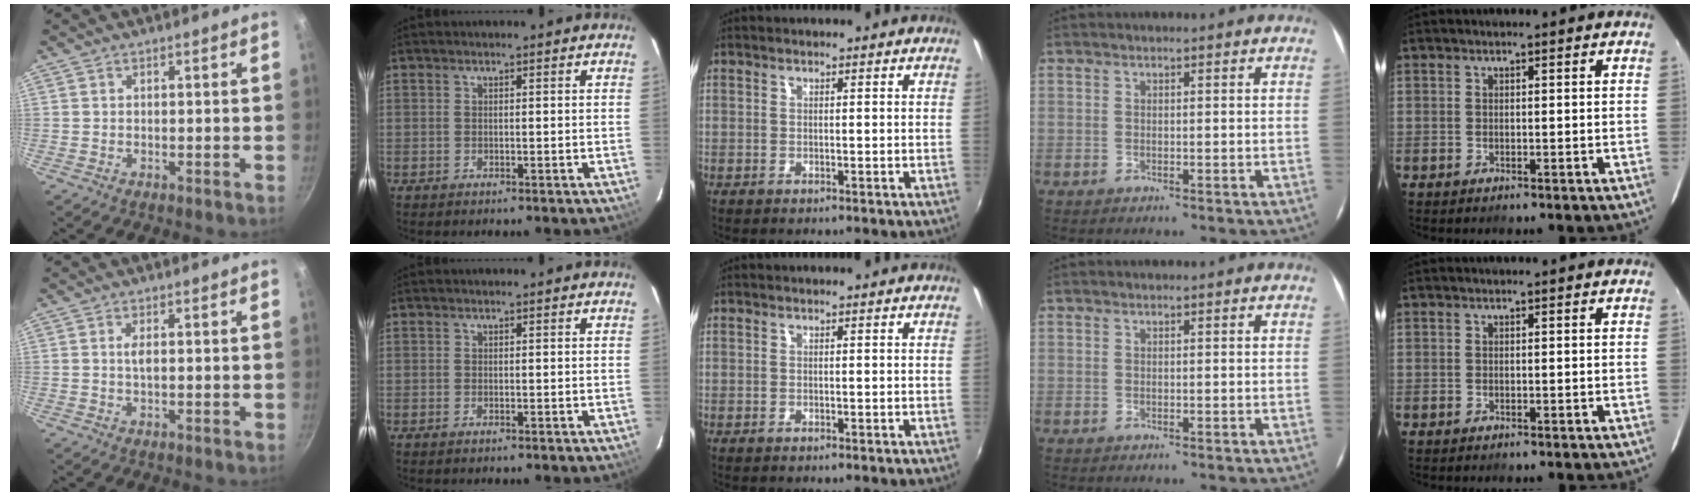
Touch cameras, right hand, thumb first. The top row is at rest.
{"thumb": {"total": 2.0, "force": [0.3, 0.7, 1.8], "torque": [-0.031, 0.000, 0.004]}}